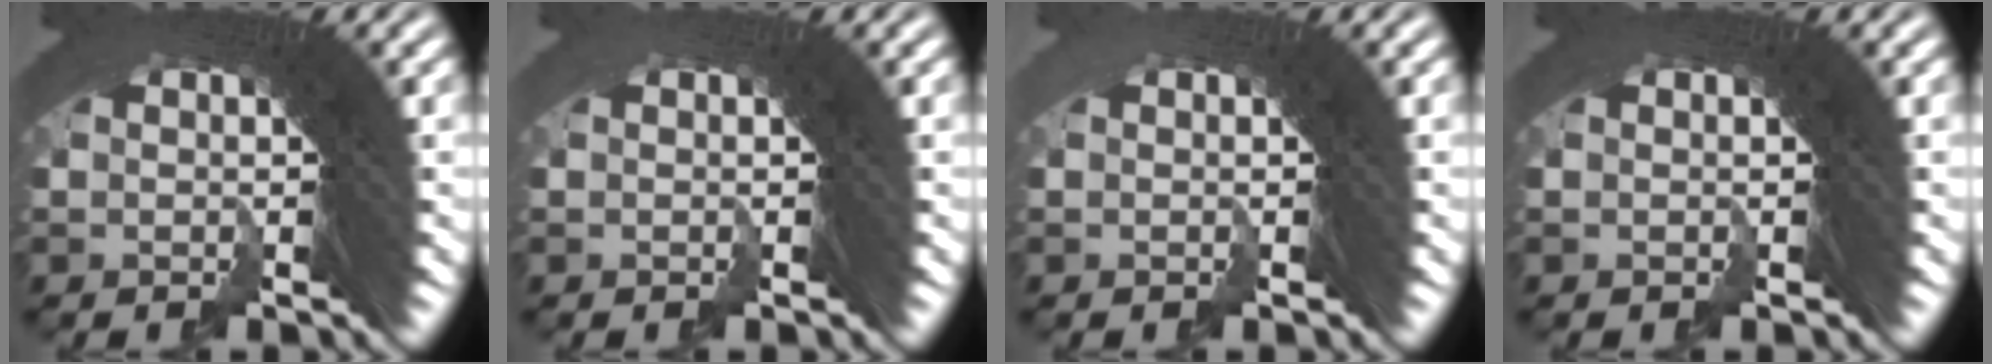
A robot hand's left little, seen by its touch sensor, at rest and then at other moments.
{"total": 0.8, "force": [-0.3, -0.4, -0.7], "torque": [0.012, -0.001, -0.004]}
{"total": 1.9, "force": [-0.3, -1.2, -1.4], "torque": [0.023, -0.004, -0.003]}
{"total": 0.0}